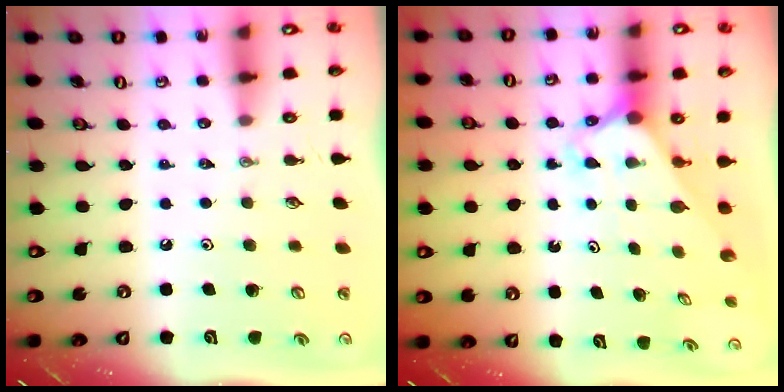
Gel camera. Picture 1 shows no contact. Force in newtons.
{"total": 2.3, "press": 2.3, "slide": 0.2}